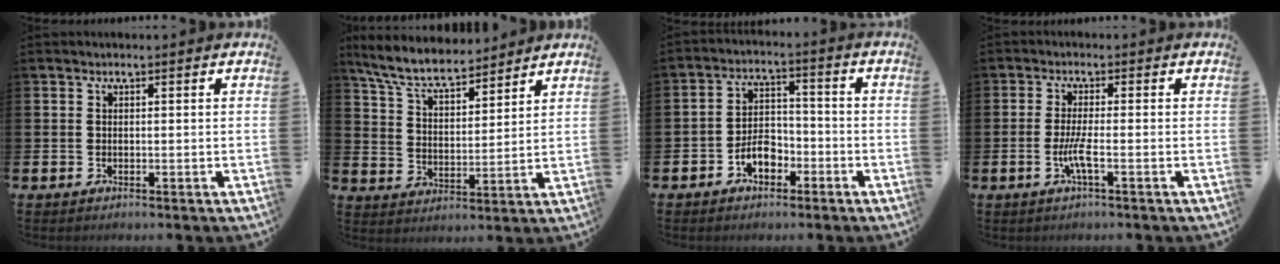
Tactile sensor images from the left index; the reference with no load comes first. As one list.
[{"total": 7.7, "force": [7.1, 1.7, 2.6], "torque": [-0.083, -0.034, 0.127]}, {"total": 4.7, "force": [-2.6, 2.9, 2.6], "torque": [-0.045, 0.011, -0.053]}, {"total": 3.1, "force": [-1.0, 0.1, 2.9], "torque": [-0.065, -0.005, -0.022]}]